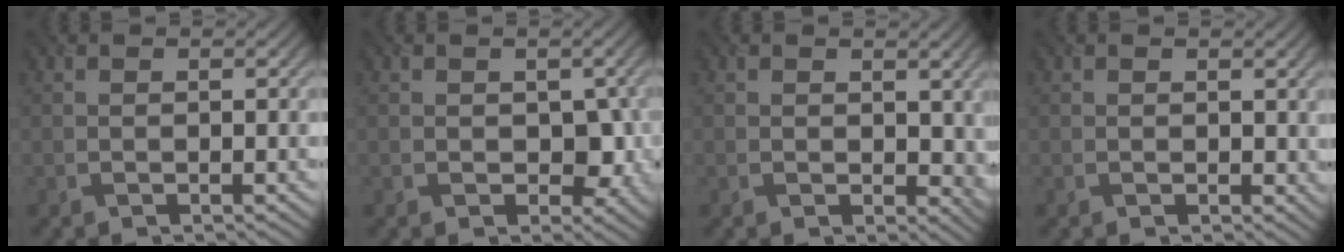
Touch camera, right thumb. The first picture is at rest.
{"total": 3.8, "force": [-0.4, 2.9, 2.5], "torque": [-0.034, -0.011, -0.005]}
{"total": 4.1, "force": [0.5, 3.0, 2.7], "torque": [-0.042, -0.014, 0.014]}
{"total": 0.9, "force": [0.3, 0.8, 0.4], "torque": [-0.007, -0.007, 0.005]}